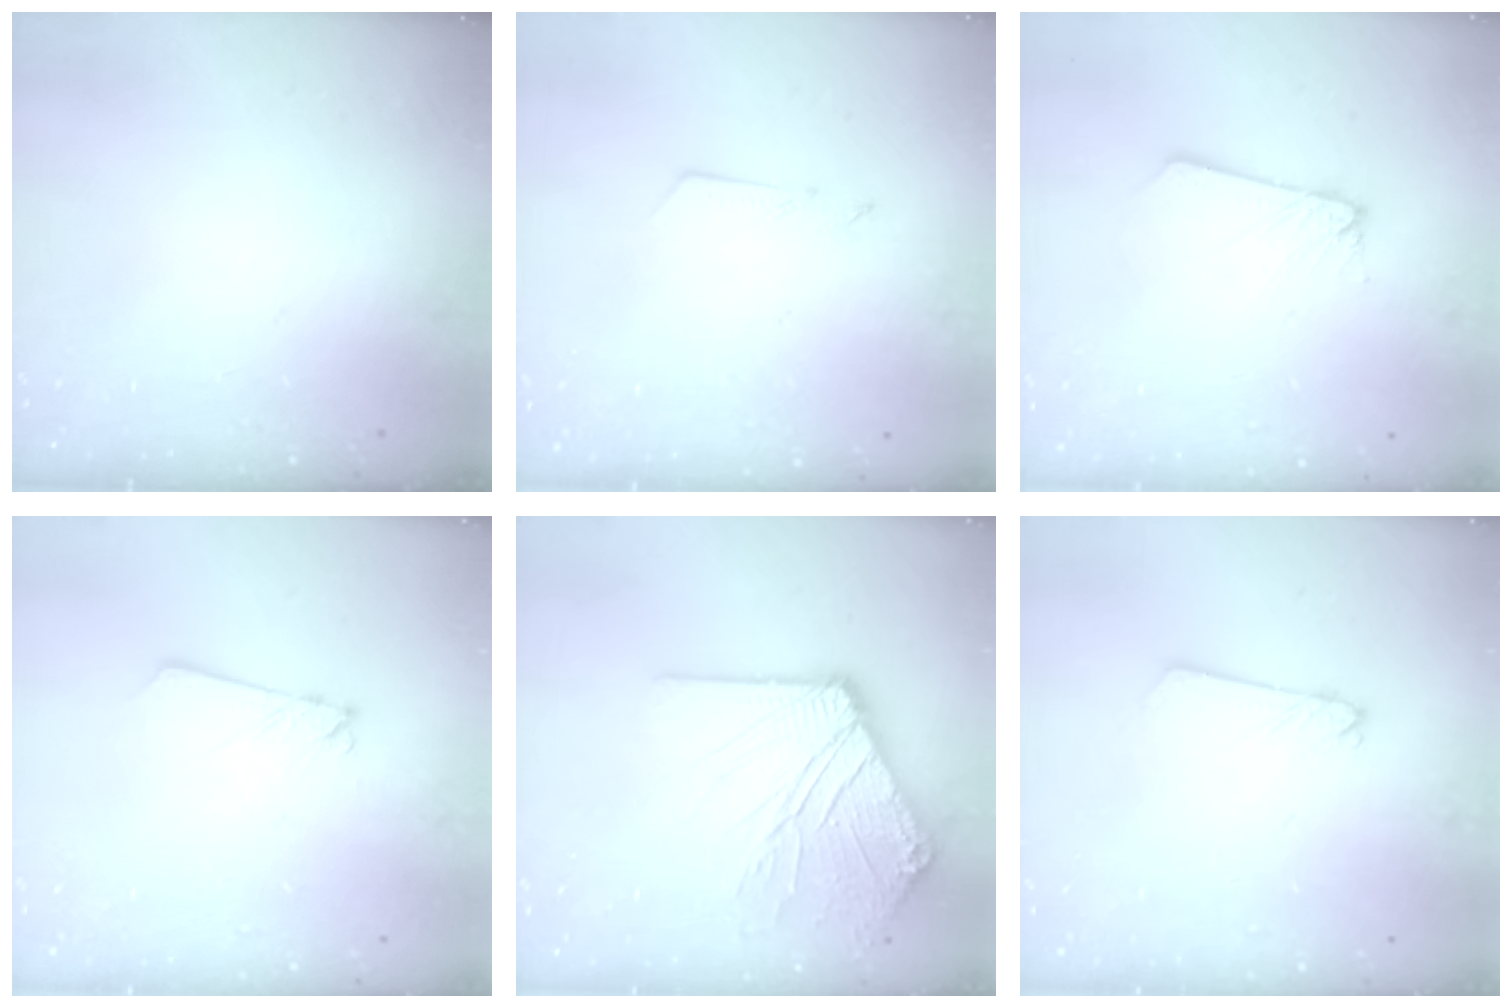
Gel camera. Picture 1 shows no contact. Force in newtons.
{"total": 4.2, "press": 4.2, "slide": 0.5}
{"total": 2.6, "press": 2.6, "slide": 0.2}
{"total": 2.4, "press": 2.4, "slide": 0.2}
{"total": 13.7, "press": 13.6, "slide": 2.1}
{"total": 2.2, "press": 2.2, "slide": 0.1}